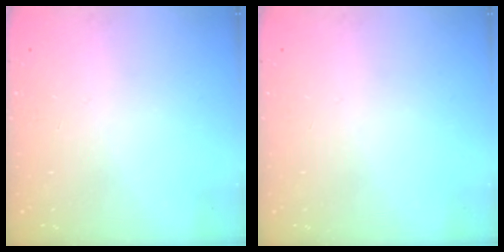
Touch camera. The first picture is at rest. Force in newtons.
{"total": 0.0}